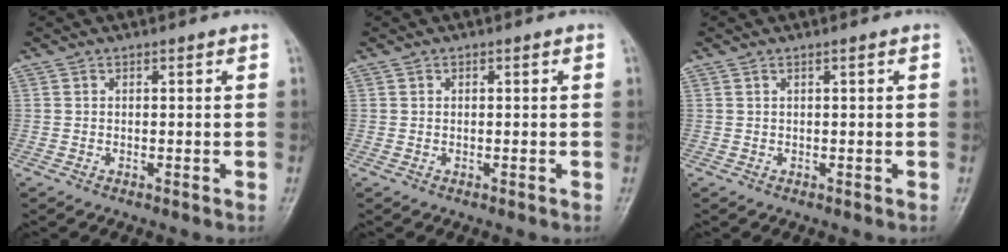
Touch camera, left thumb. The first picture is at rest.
{"total": 0.0}
{"total": 0.6, "force": [0.2, -0.1, 0.5], "torque": [-0.012, 0.002, 0.004]}